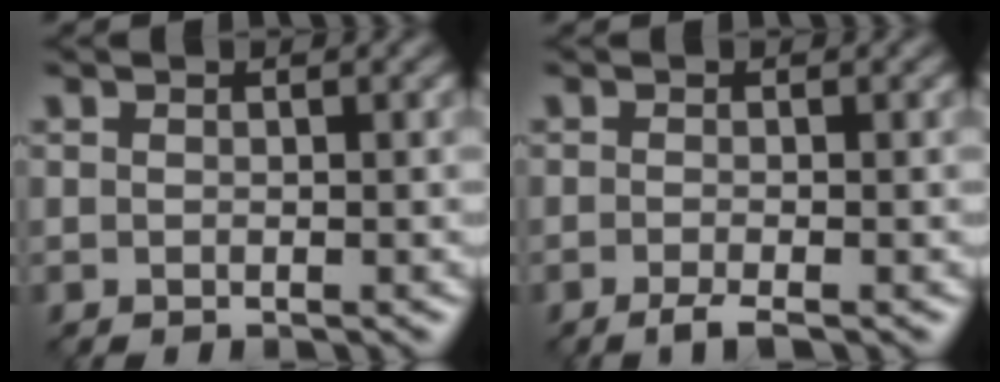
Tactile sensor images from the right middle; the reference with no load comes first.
{"total": 1.6, "force": [-1.1, 0.2, 1.1], "torque": [-0.019, -0.004, -0.030]}